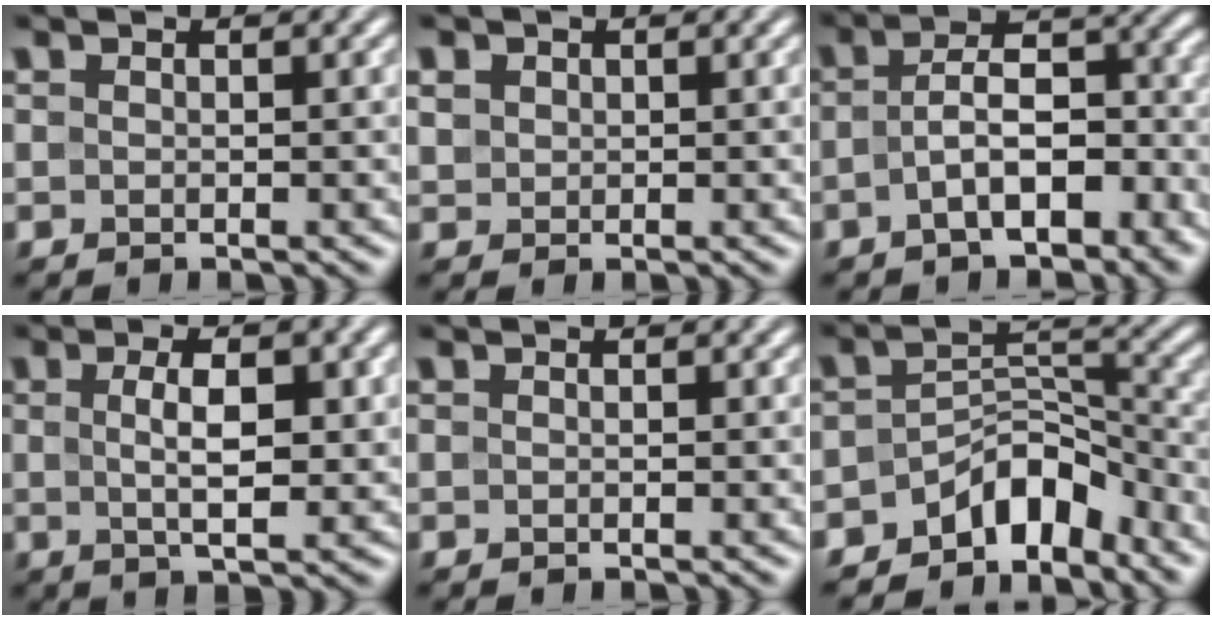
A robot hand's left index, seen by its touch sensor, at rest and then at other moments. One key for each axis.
{"total": 1.2, "fx": 0.5, "fy": 1.1, "fz": 0.2, "tx": -0.002, "ty": 0.001, "tz": 0.010}
{"total": 7.6, "fx": -2.8, "fy": 3.9, "fz": 5.9, "tx": -0.085, "ty": 0.014, "tz": -0.057}
{"total": 4.4, "fx": 0.3, "fy": 1.6, "fz": 4.1, "tx": -0.073, "ty": 0.000, "tz": 0.008}
{"total": 0.0}
{"total": 6.1, "fx": -4.6, "fy": 3.0, "fz": 2.6, "tx": -0.016, "ty": 0.004, "tz": -0.087}